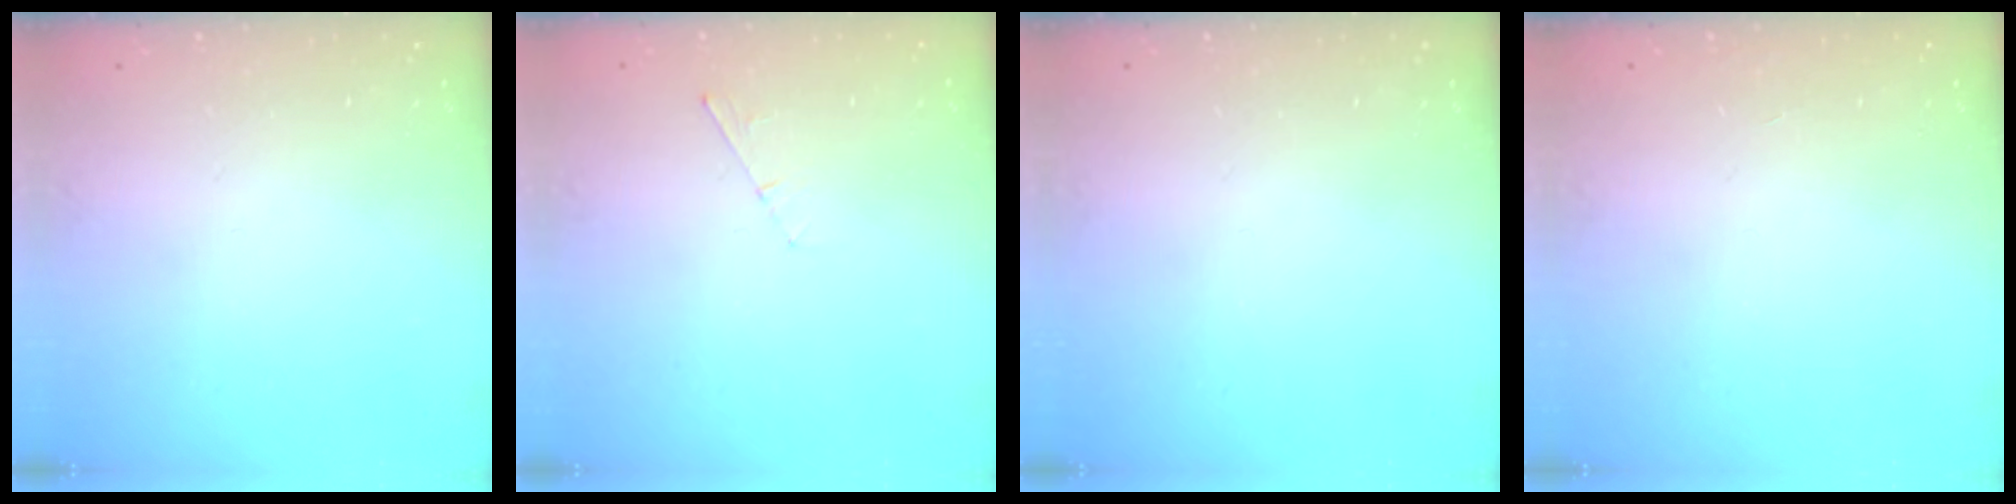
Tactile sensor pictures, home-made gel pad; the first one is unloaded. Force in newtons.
{"total": 2.8, "press": 2.8, "slide": 0.4}
{"total": 0.0}
{"total": 0.0}